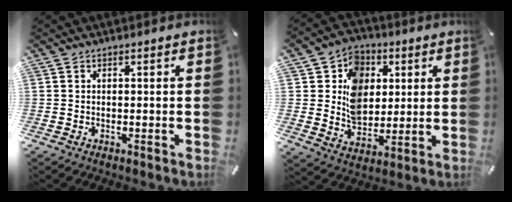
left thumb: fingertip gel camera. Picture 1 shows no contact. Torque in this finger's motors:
{"motor_torque": [1.52, 1.49, 0.73, -0.68, 0.38]}